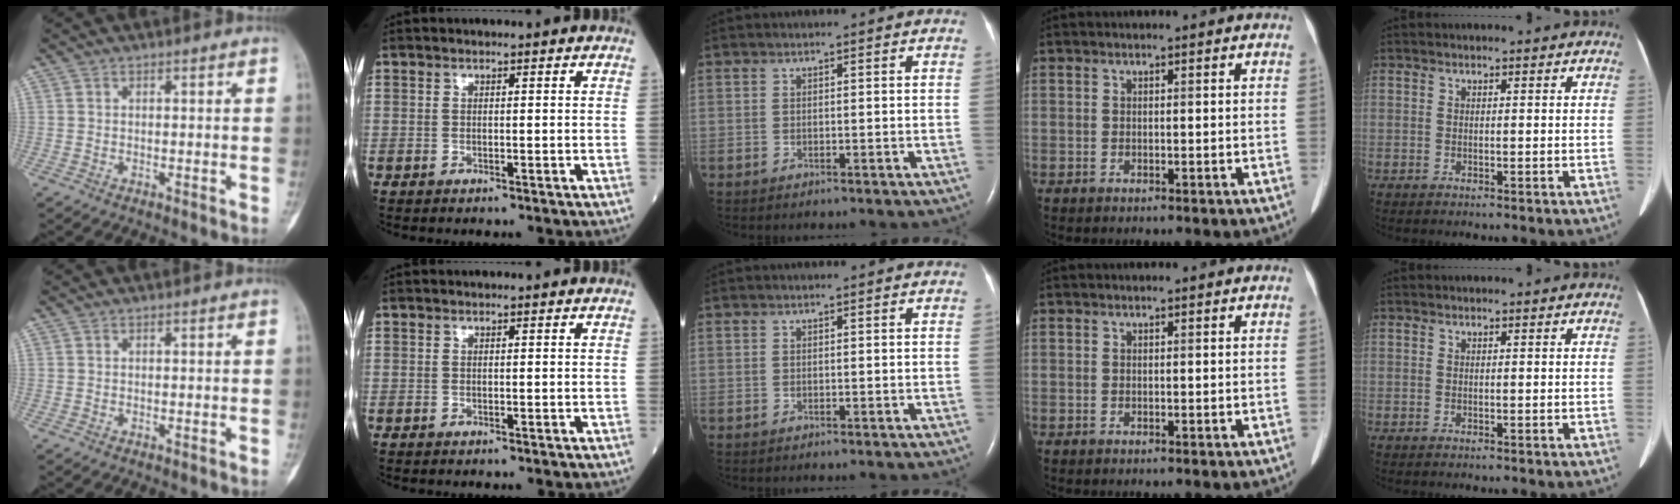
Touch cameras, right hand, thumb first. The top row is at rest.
{}